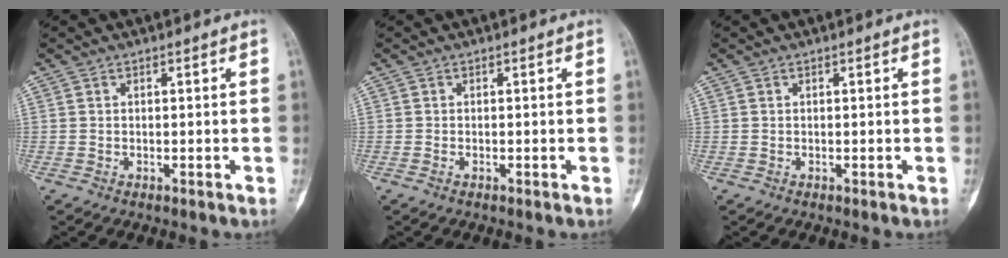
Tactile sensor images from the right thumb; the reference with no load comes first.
{"total": 0.0}
{"total": 0.0}